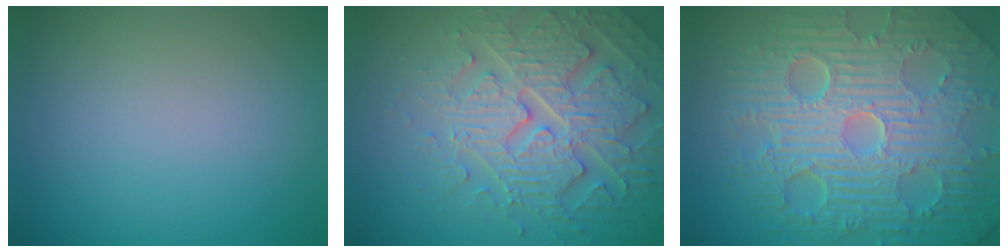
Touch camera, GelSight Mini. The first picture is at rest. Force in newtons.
{"total": 5.5, "press": 5.3, "slide": 1.4}
{"total": 11.6, "press": 7.4, "slide": 8.9}